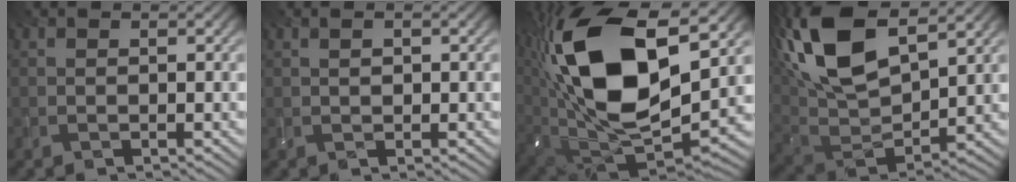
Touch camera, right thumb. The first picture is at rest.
{"total": 1.1, "force": [0.1, 0.5, 1.0], "torque": [-0.021, 0.001, 0.003]}
{"total": 20.4, "force": [5.3, 11.7, 15.9], "torque": [-0.349, -0.009, 0.105]}
{"total": 17.0, "force": [7.9, 7.8, 12.9], "torque": [-0.313, 0.029, 0.144]}